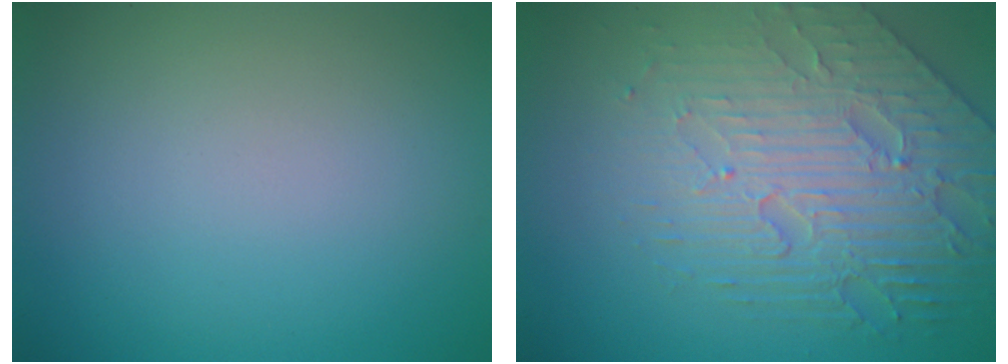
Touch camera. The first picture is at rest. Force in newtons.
{"total": 6.6, "press": 5.2, "slide": 4.0}